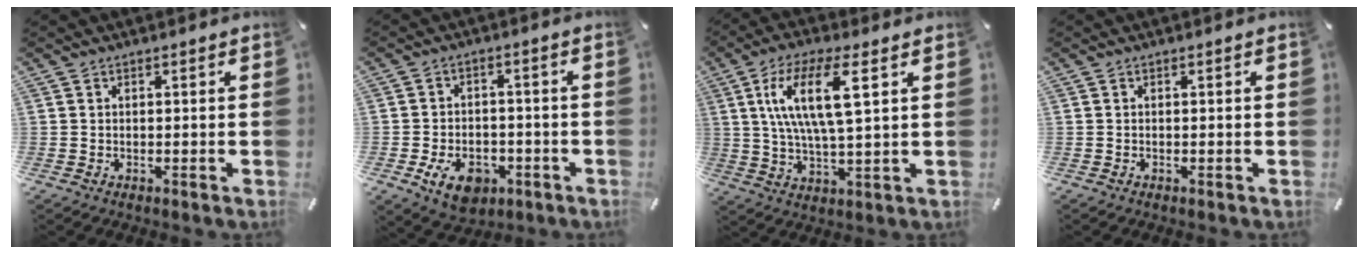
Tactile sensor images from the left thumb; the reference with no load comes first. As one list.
[{"total": 8.4, "force": [-3.7, 5.7, 5.0], "torque": [-0.082, 0.012, -0.067]}, {"total": 13.6, "force": [4.5, 4.0, 12.1], "torque": [-0.258, 0.004, 0.074]}, {"total": 0.0}]